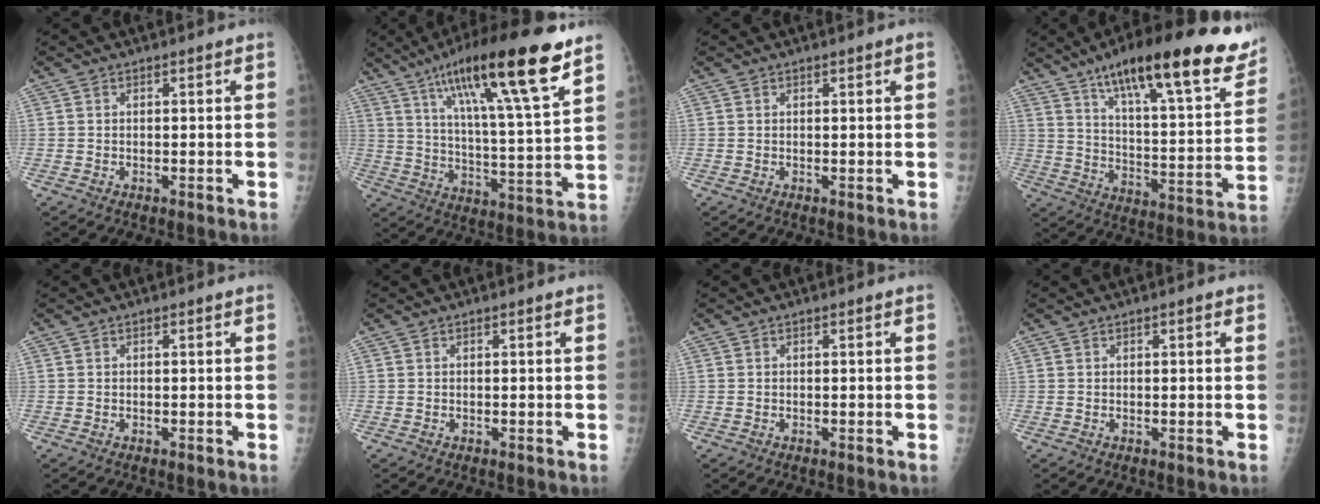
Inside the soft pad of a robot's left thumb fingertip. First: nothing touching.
{"total": 23.2, "force": [13.6, 3.7, 18.5], "torque": [-0.292, -0.036, 0.222]}
{"total": 1.0, "force": [0.6, 0.2, 0.9], "torque": [-0.012, 0.000, 0.007]}
{"total": 26.4, "force": [17.3, 6.5, 18.8], "torque": [-0.248, -0.048, 0.262]}
{"total": 0.0}
{"total": 0.0}
{"total": 0.0}
{"total": 1.0, "force": [0.5, 0.4, 0.8], "torque": [-0.011, 0.001, 0.005]}